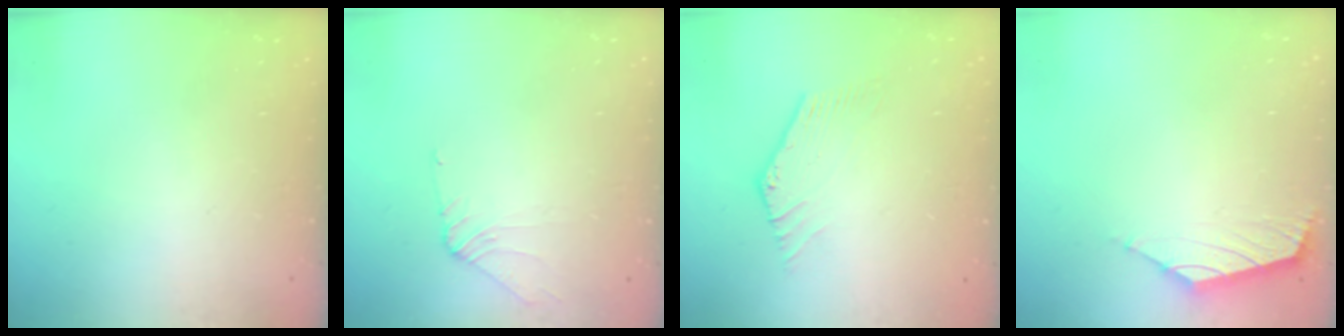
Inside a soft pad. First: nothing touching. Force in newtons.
{"total": 4.7, "press": 4.6, "slide": 0.8}
{"total": 0.5, "press": 0.3, "slide": 0.4}
{"total": 1.8, "press": 1.6, "slide": 0.7}